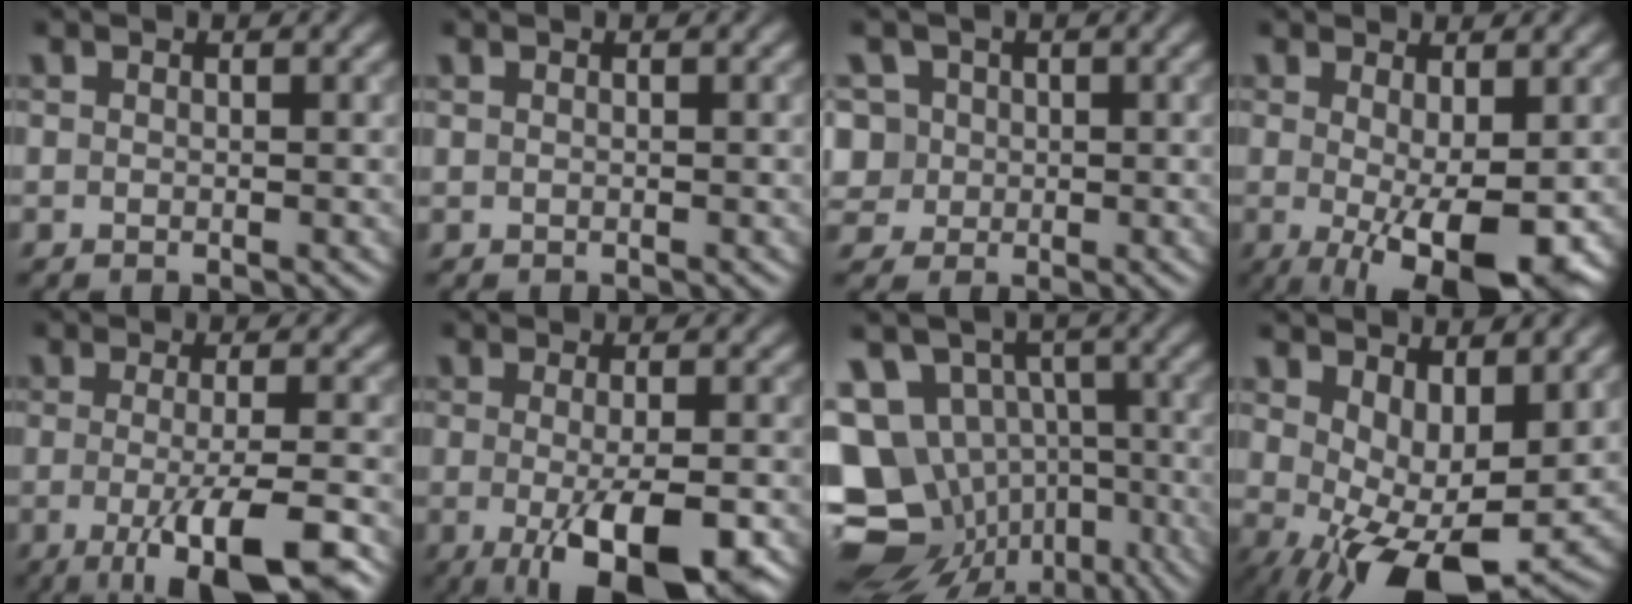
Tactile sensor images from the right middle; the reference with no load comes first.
{"total": 0.0}
{"total": 6.3, "force": [1.6, 5.5, 2.6], "torque": [-0.050, 0.032, 0.003]}
{"total": 8.0, "force": [-1.4, 2.8, 7.4], "torque": [-0.119, -0.020, -0.014]}
{"total": 8.5, "force": [-3.4, 2.2, 7.6], "torque": [-0.106, -0.014, -0.053]}
{"total": 8.4, "force": [-3.0, 2.5, 7.4], "torque": [-0.121, -0.017, -0.038]}
{"total": 13.7, "force": [-4.4, 10.9, 7.0], "torque": [-0.143, -0.017, -0.049]}
{"total": 8.6, "force": [-0.2, 4.4, 7.4], "torque": [-0.126, -0.019, 0.008]}